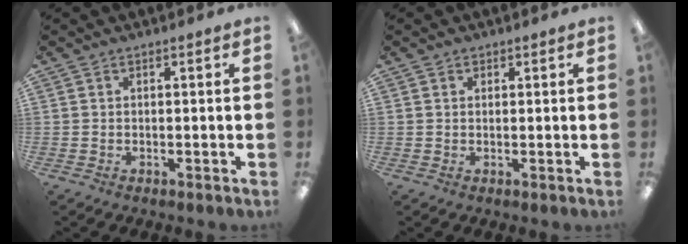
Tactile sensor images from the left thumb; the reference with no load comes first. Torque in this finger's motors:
{"motor_torque": [0.03, -0.16, -0.06, -0.15, -0.05]}